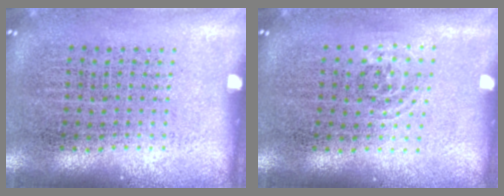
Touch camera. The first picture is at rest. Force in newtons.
{"total": 0.8, "press": 0.5, "slide": 0.6}